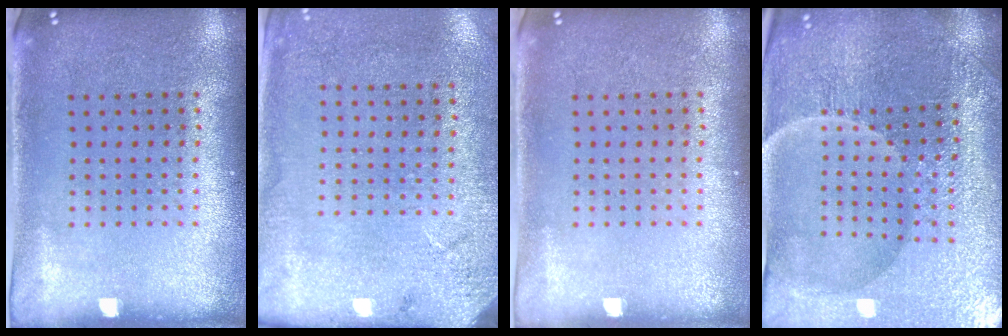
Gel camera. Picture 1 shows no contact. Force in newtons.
{"total": 2.6, "press": 2.2, "slide": 1.3}
{"total": 0.0}
{"total": 4.6, "press": 4.5, "slide": 1.1}